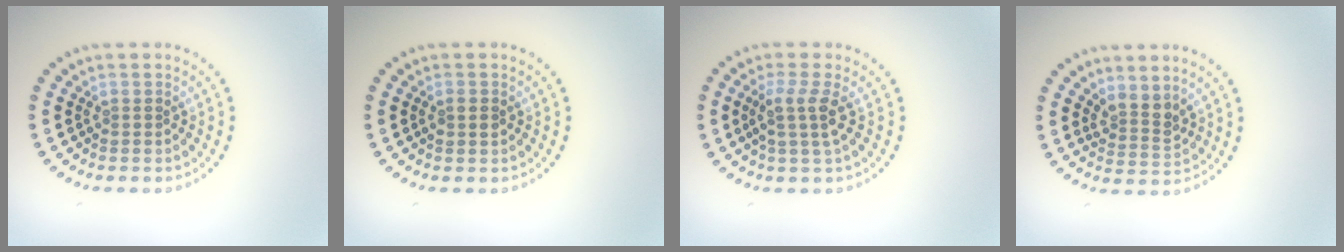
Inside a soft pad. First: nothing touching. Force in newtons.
{"total": 1.0, "press": 1.0, "slide": 0.1}
{"total": 2.7, "press": 2.1, "slide": 1.6}
{"total": 2.4, "press": 1.8, "slide": 1.6}